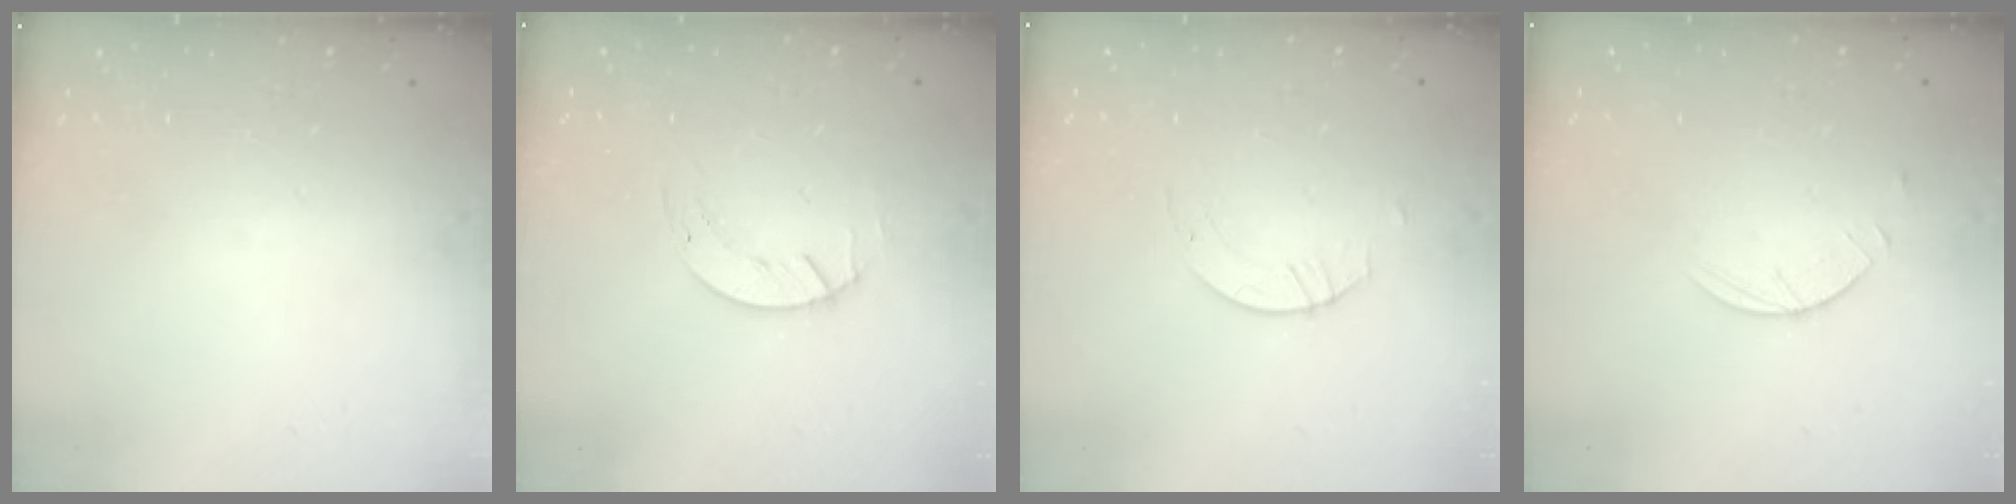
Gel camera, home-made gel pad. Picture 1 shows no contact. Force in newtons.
{"total": 2.0, "press": 2.0, "slide": 0.2}
{"total": 2.1, "press": 2.1, "slide": 0.1}
{"total": 2.9, "press": 2.8, "slide": 0.3}